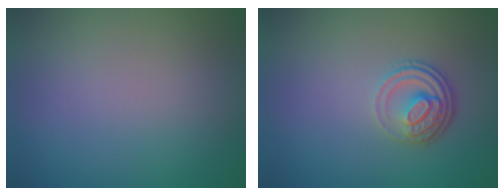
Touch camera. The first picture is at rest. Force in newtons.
{"total": 3.7, "press": 2.6, "slide": 2.6}